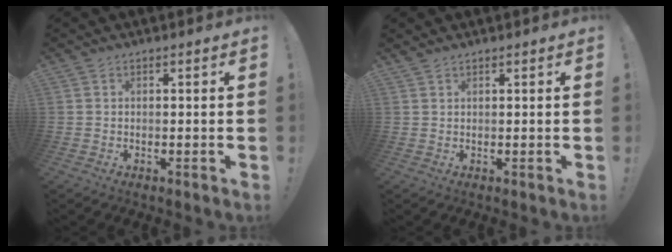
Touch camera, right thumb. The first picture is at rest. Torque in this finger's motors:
{"motor_torque": [-0.06, -0.36, -0.13, 0.33, -0.01]}